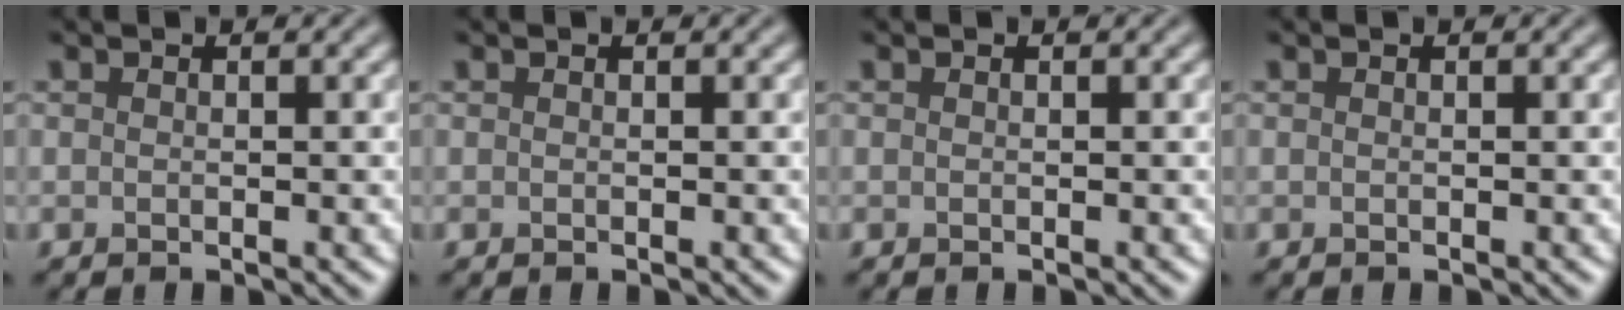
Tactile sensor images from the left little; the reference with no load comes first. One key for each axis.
{"total": 0.0}
{"total": 0.0}
{"total": 0.0}